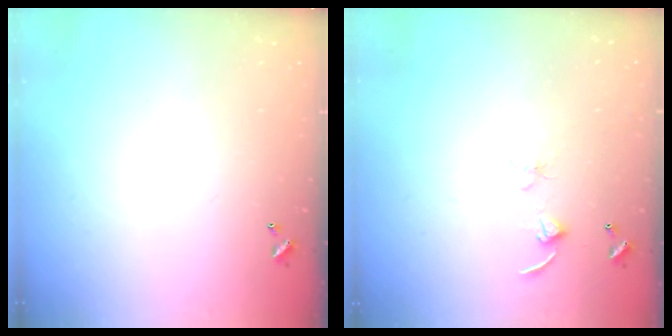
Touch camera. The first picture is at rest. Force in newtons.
{"total": 2.7, "press": 2.7, "slide": 0.2}